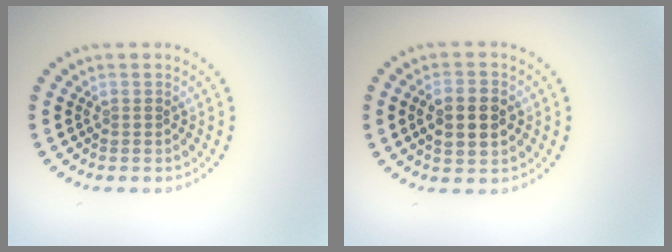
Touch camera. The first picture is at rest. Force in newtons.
{"total": 3.5, "press": 3.5, "slide": 0.3}